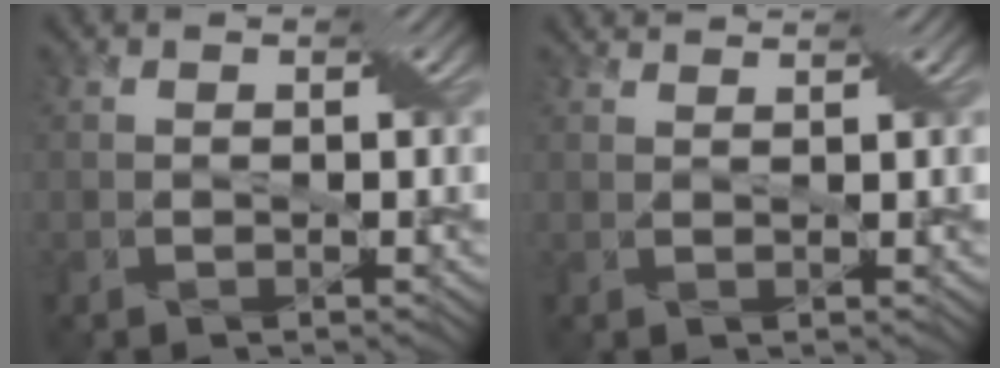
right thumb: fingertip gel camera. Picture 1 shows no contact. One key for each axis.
{"total": 2.3, "fx": 2.2, "fy": -0.3, "fz": 0.6, "tx": -0.026, "ty": 0.007, "tz": 0.029}